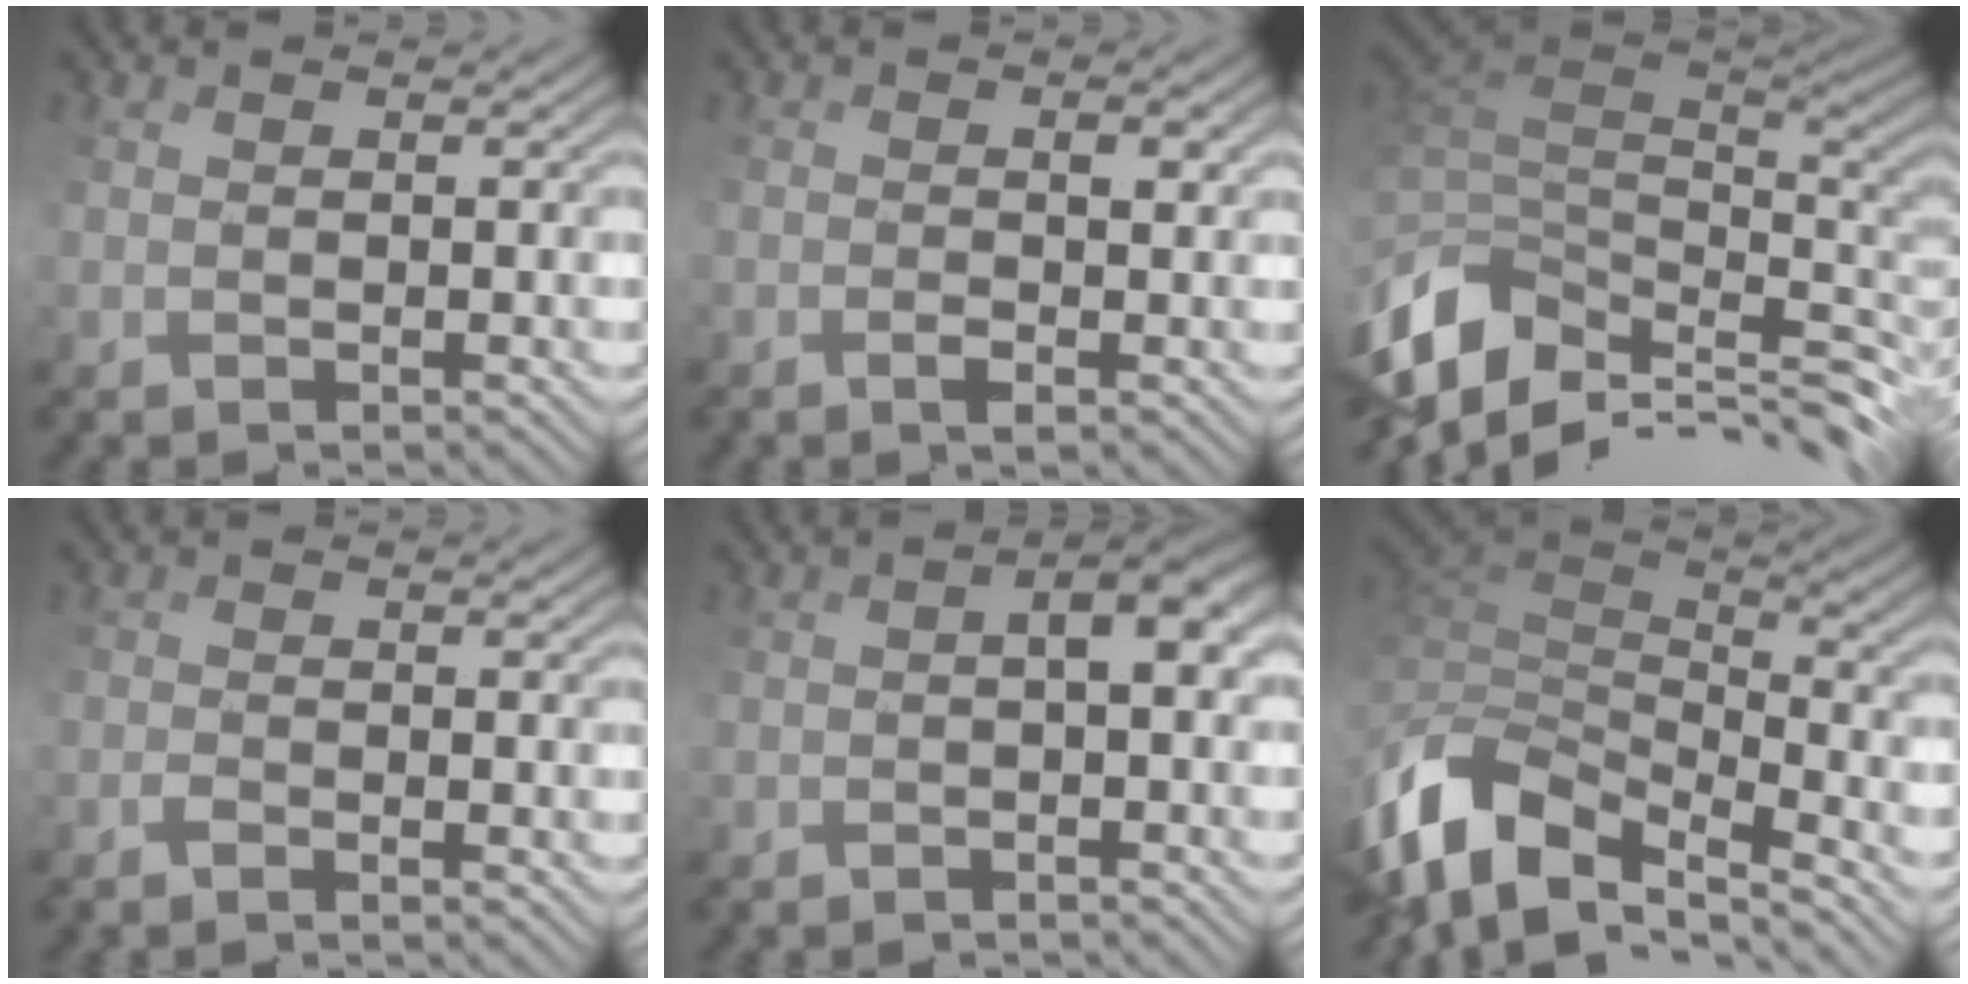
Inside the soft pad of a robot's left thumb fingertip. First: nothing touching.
{"total": 2.2, "force": [-0.1, 0.9, 2.1], "torque": [-0.037, 0.007, -0.003]}
{"total": 10.4, "force": [-2.9, 5.6, 8.3], "torque": [-0.204, -0.007, -0.022]}
{"total": 1.4, "force": [-1.2, -0.5, 0.4], "torque": [-0.004, 0.000, -0.029]}
{"total": 4.7, "force": [-1.4, 1.7, 4.2], "torque": [-0.067, -0.001, -0.024]}
{"total": 10.8, "force": [-4.1, 6.2, 7.9], "torque": [-0.204, -0.014, -0.058]}